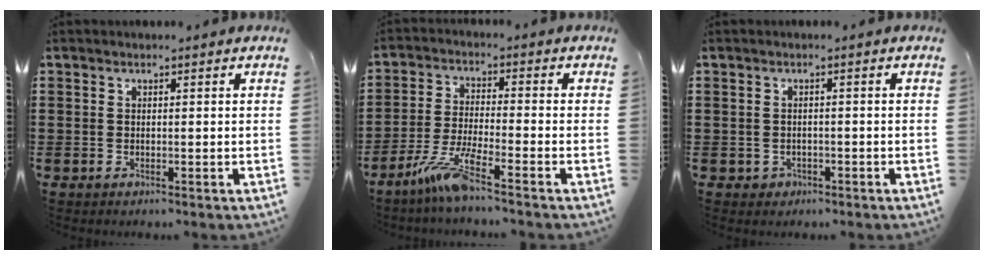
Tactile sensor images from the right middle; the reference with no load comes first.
{"total": 6.8, "force": [-4.8, 0.2, 4.9], "torque": [-0.111, -0.018, -0.094]}
{"total": 1.0, "force": [-0.5, 0.8, 0.2], "torque": [-0.007, 0.001, -0.013]}